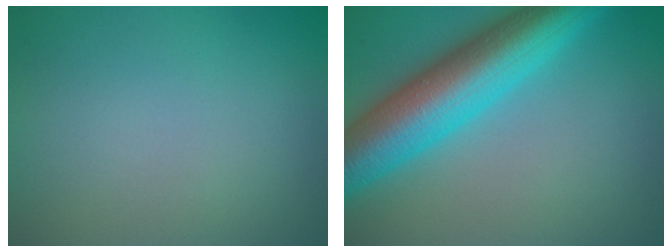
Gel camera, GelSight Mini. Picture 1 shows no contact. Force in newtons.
{"total": 10.1, "press": 10.1, "slide": 0.2}